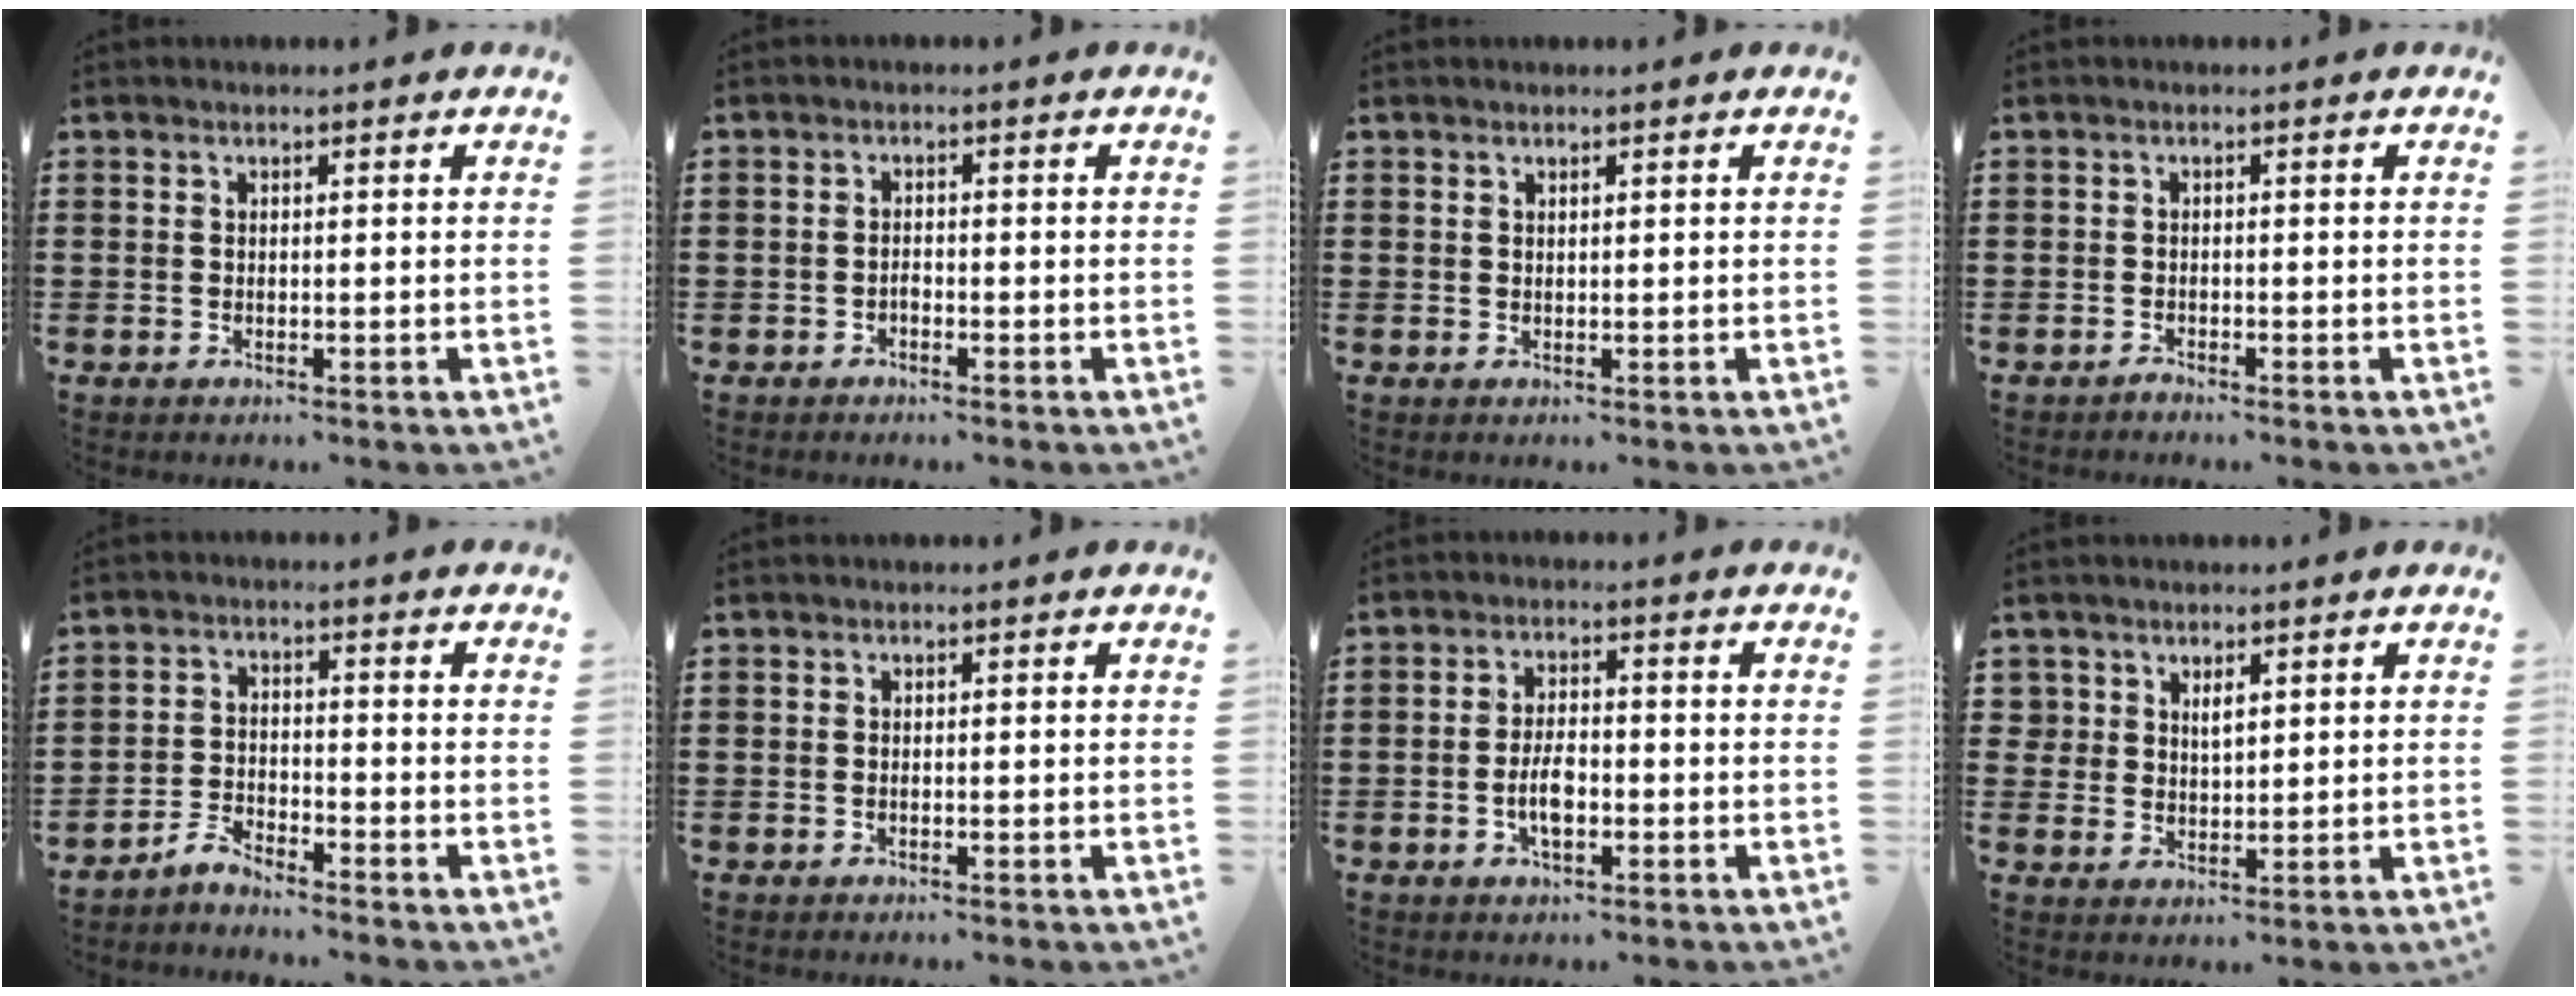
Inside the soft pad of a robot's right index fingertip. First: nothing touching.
{"total": 0.8, "force": [-0.6, 0.5, 0.4], "torque": [-0.010, 0.000, -0.011]}
{"total": 0.7, "force": [0.6, 0.3, 0.1], "torque": [-0.004, 0.001, 0.012]}
{"total": 0.8, "force": [-0.8, 0.1, 0.0], "torque": [-0.003, 0.001, -0.017]}
{"total": 3.3, "force": [-3.3, 0.1, 0.3], "torque": [-0.019, 0.001, -0.069]}
{"total": 0.0}
{"total": 4.6, "force": [-1.2, 2.0, 4.0], "torque": [-0.083, 0.003, -0.024]}
{"total": 2.6, "force": [1.7, 1.8, 0.9], "torque": [-0.018, 0.003, 0.031]}